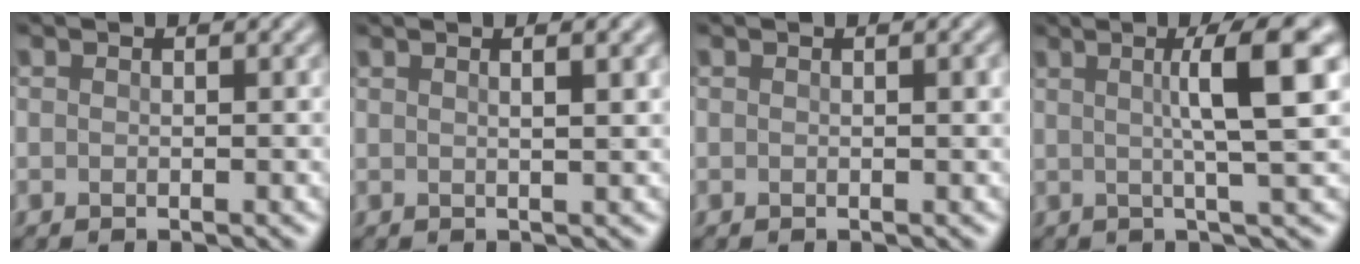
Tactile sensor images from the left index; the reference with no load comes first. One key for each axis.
{"total": 5.1, "fx": 2.2, "fy": 2.2, "fz": 4.0, "tx": -0.022, "ty": 0.029, "tz": -0.001}
{"total": 0.7, "fx": 0.1, "fy": 0.1, "fz": 0.7, "tx": -0.008, "ty": 0.002, "tz": 0.002}
{"total": 7.1, "fx": 1.5, "fy": 1.1, "fz": 6.9, "tx": -0.089, "ty": 0.016, "tz": 0.020}